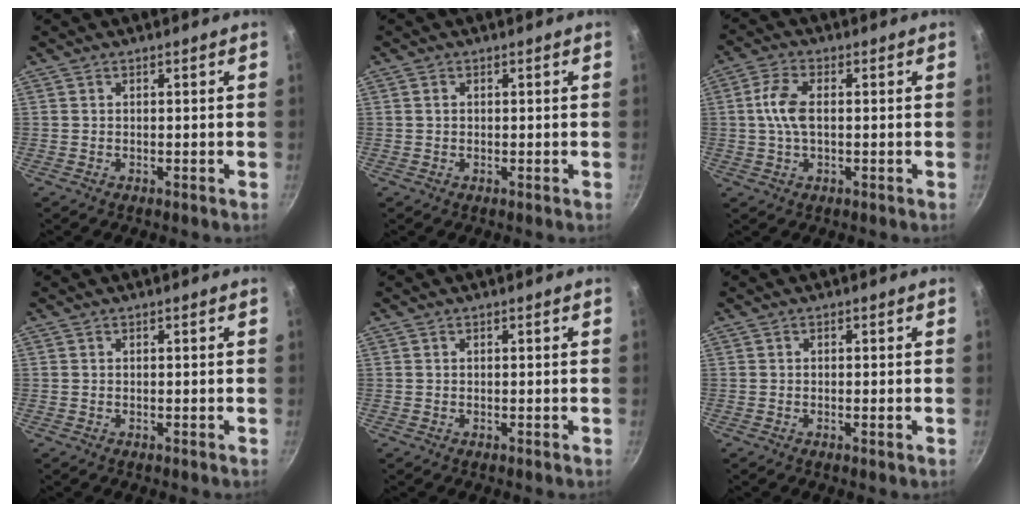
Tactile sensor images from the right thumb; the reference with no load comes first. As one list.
[{"total": 1.0, "force": [0.2, 0.9, 0.5], "torque": [-0.008, 0.004, 0.004]}, {"total": 6.3, "force": [0.4, 3.4, 5.3], "torque": [-0.110, 0.012, 0.001]}, {"total": 0.0}, {"total": 0.0}, {"total": 0.9, "force": [-0.3, 0.1, 0.8], "torque": [-0.019, 0.001, -0.006]}]